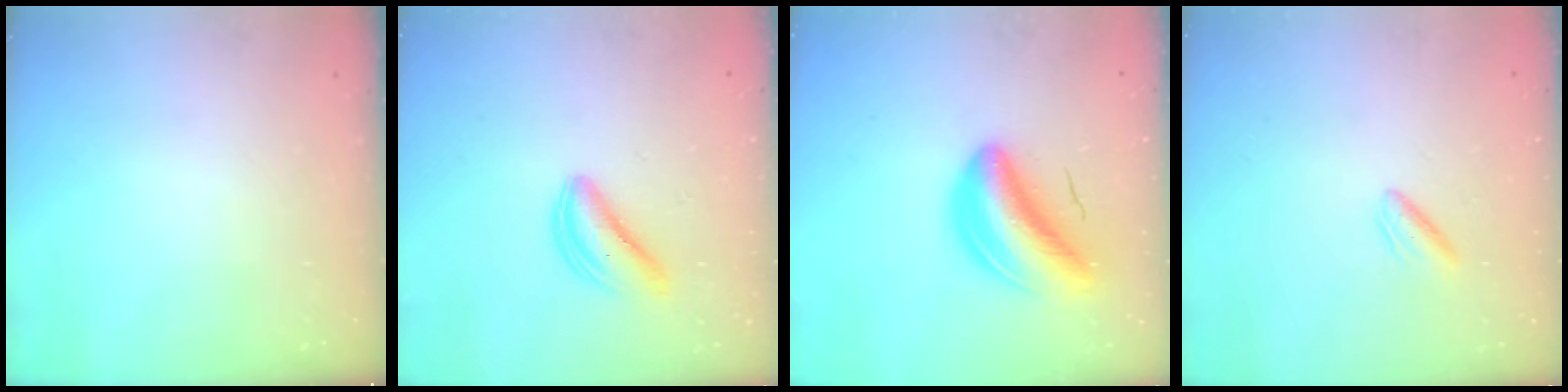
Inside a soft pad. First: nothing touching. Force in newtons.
{"total": 5.1, "press": 5.1, "slide": 0.3}
{"total": 10.4, "press": 10.0, "slide": 2.8}
{"total": 2.7, "press": 2.4, "slide": 1.2}